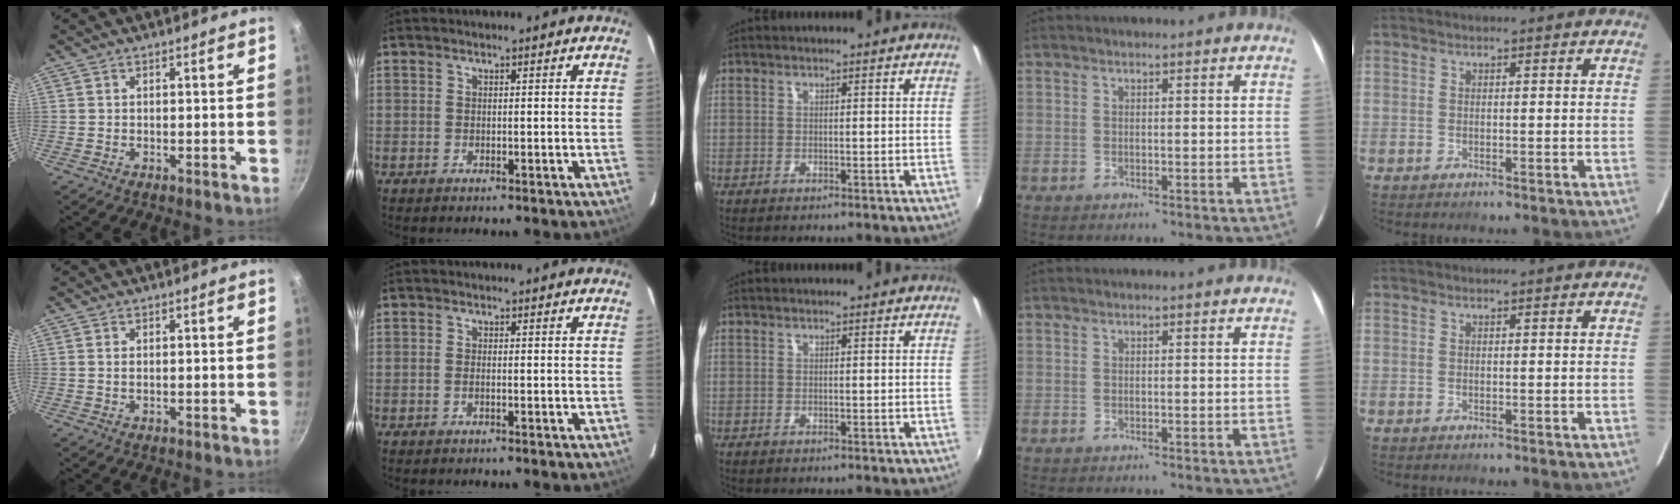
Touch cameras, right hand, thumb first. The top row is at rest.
{"thumb": {"total": 0.9, "force": [0.2, 0.5, 0.7], "torque": [-0.013, 0.001, 0.004]}, "index": {"total": 0.6, "force": [-0.3, 0.0, 0.5], "torque": [-0.009, 0.004, -0.008]}}